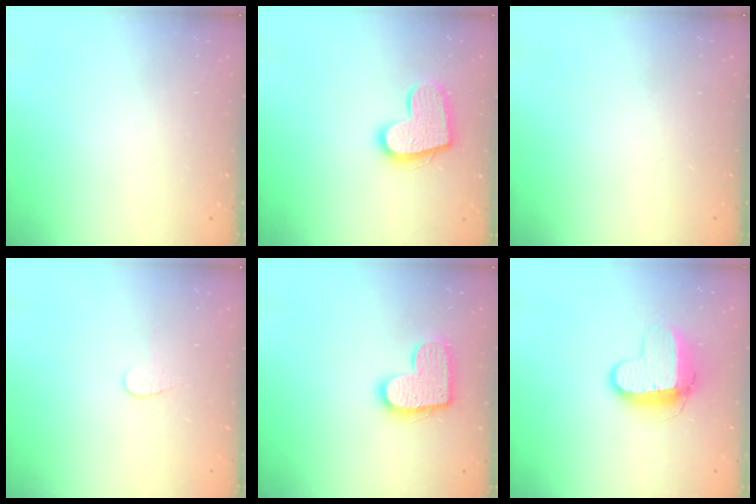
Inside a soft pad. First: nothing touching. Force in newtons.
{"total": 14.8, "press": 14.8, "slide": 1.0}
{"total": 0.0}
{"total": 3.9, "press": 3.9, "slide": 0.4}
{"total": 13.5, "press": 13.5, "slide": 0.7}
{"total": 10.3, "press": 10.2, "slide": 1.0}